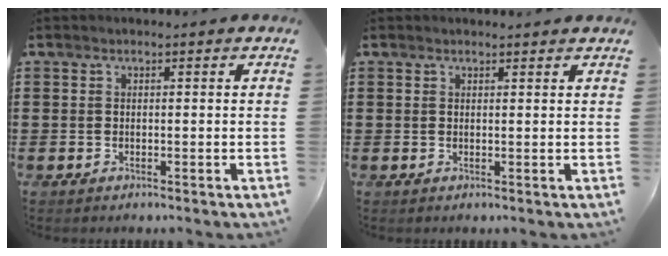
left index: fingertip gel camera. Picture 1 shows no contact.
{"total": 0.8, "force": [0.8, 0.1, 0.2], "torque": [-0.006, -0.001, 0.016]}